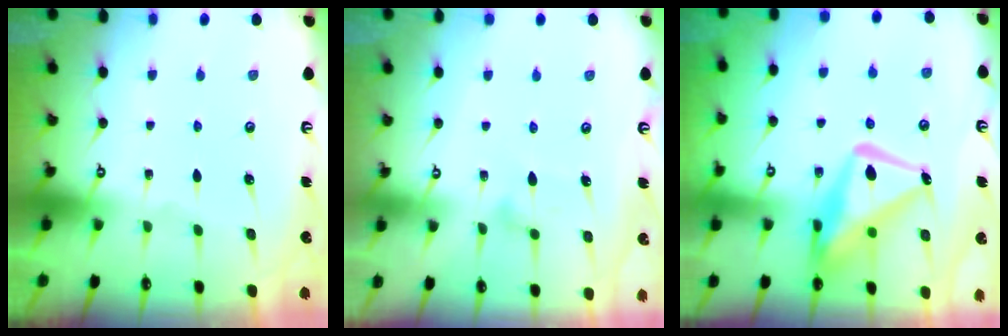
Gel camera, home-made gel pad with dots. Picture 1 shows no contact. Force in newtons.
{"total": 11.5, "press": 11.5, "slide": 0.3}
{"total": 16.5, "press": 16.4, "slide": 1.4}